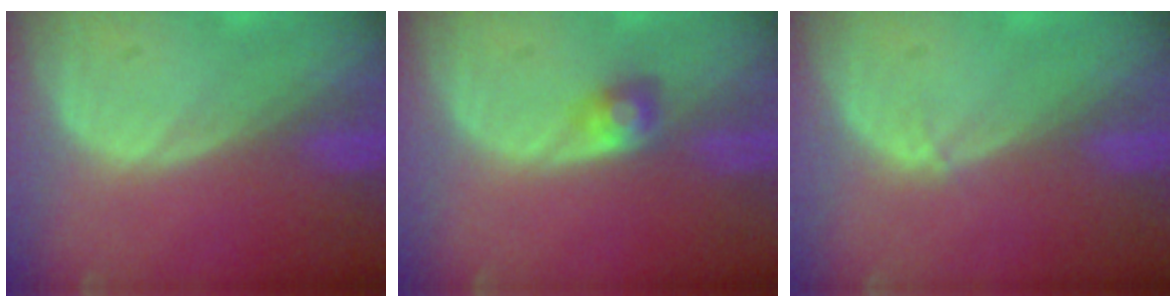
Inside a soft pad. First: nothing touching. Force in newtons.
{"total": 2.3, "press": 2.3, "slide": 0.2}
{"total": 0.6, "press": 0.4, "slide": 0.3}